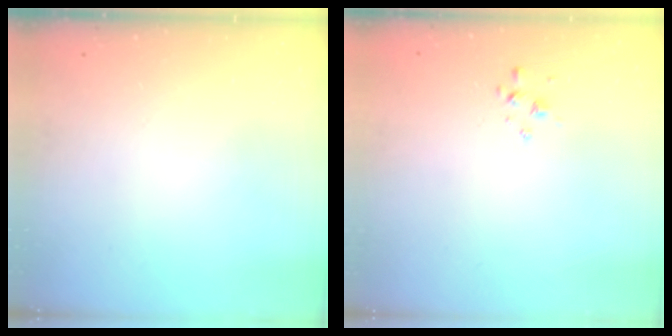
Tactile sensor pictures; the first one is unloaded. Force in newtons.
{"total": 2.0, "press": 1.9, "slide": 0.6}